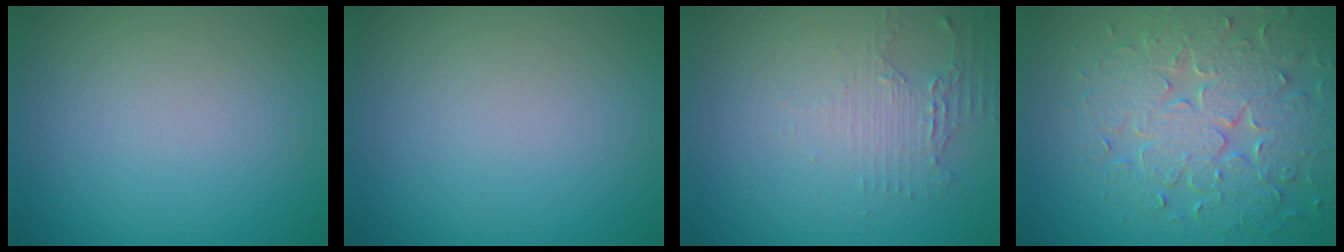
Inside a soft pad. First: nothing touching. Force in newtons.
{"total": 0.0}
{"total": 2.1, "press": 1.6, "slide": 1.4}
{"total": 7.7, "press": 6.1, "slide": 4.7}